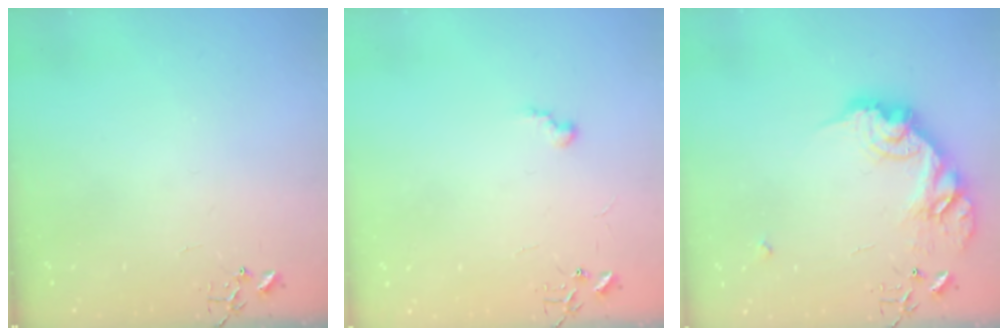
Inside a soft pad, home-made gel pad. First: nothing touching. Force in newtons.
{"total": 5.3, "press": 5.3, "slide": 0.5}
{"total": 18.3, "press": 18.3, "slide": 1.0}